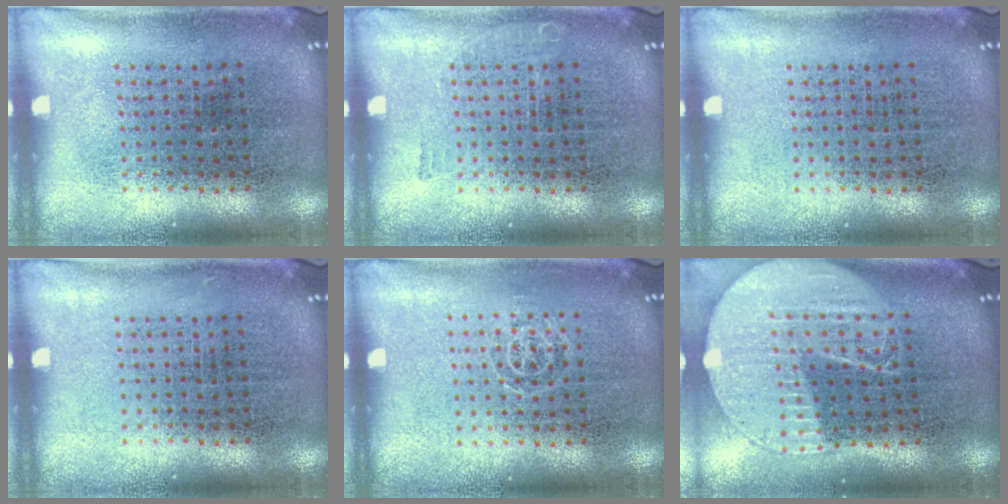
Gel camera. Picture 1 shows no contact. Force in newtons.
{"total": 0.5, "press": 0.5, "slide": 0.1}
{"total": 0.0}
{"total": 0.0}
{"total": 0.6, "press": 0.4, "slide": 0.4}
{"total": 2.1, "press": 1.8, "slide": 1.1}